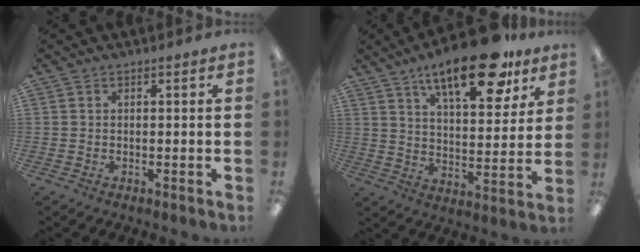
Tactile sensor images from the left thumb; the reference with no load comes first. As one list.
[{"total": 19.3, "force": [12.8, 7.1, 12.7], "torque": [-0.183, -0.066, 0.203]}]